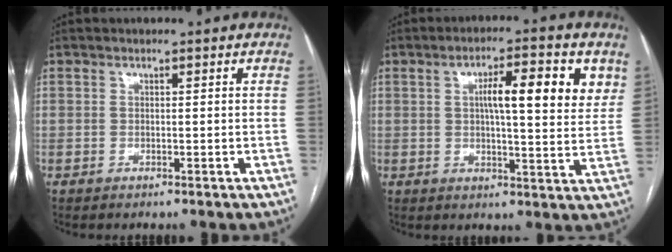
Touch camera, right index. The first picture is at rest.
{"total": 10.7, "force": [3.8, 2.2, 9.8], "torque": [-0.142, 0.014, 0.051]}